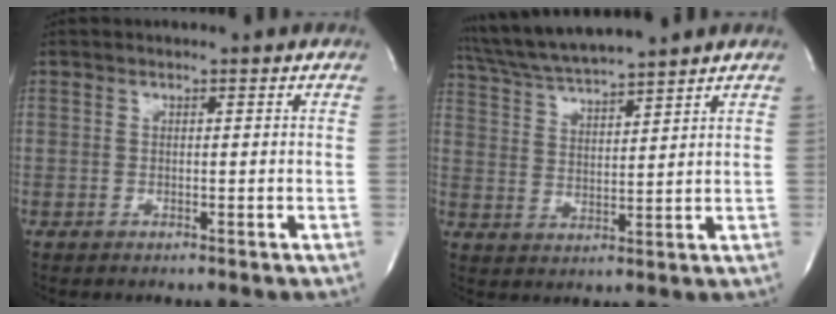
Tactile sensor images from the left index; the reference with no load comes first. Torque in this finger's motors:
{"motor_torque": [0.10, -0.18, 0.34, 0.10]}